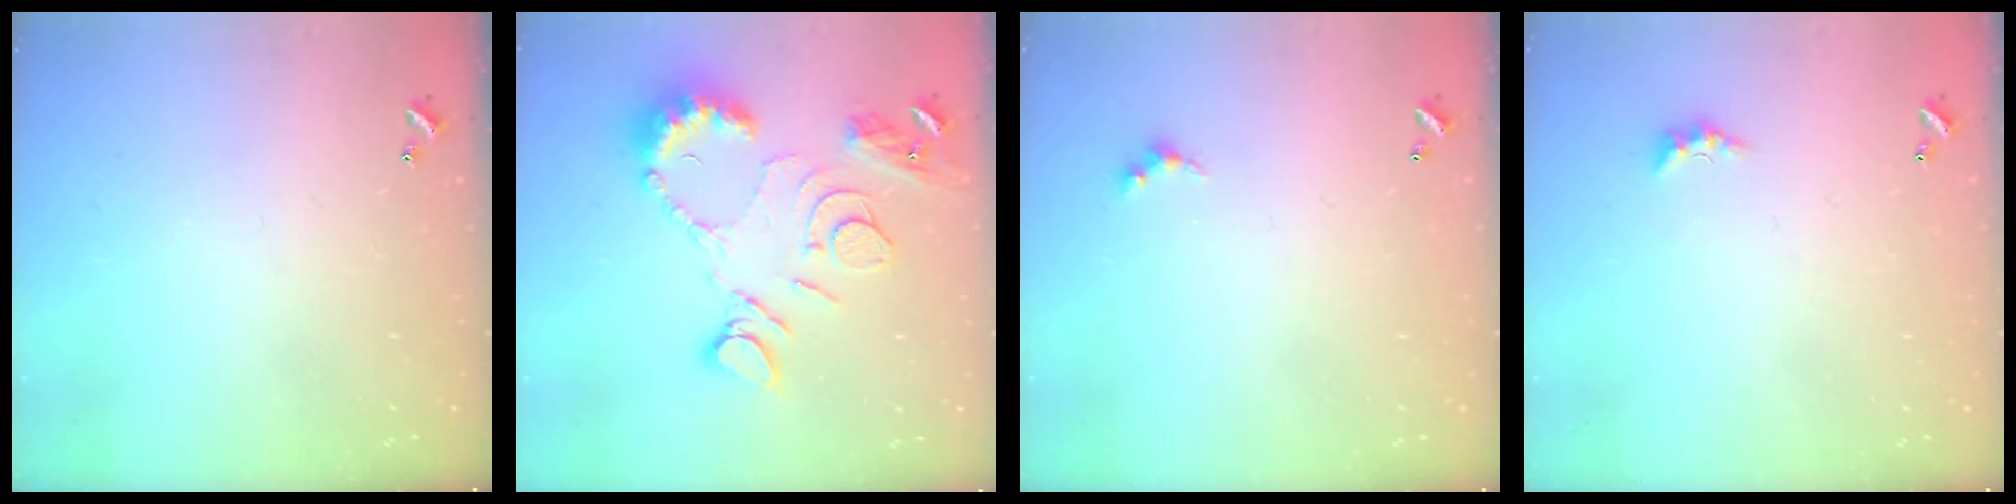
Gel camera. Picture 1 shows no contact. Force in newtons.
{"total": 14.6, "press": 14.5, "slide": 1.7}
{"total": 2.6, "press": 2.5, "slide": 0.6}
{"total": 1.5, "press": 1.4, "slide": 0.5}